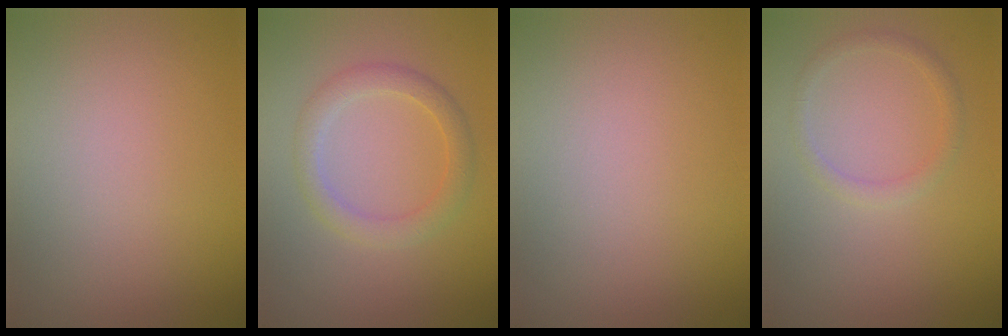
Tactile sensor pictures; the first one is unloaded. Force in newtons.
{"total": 2.6, "press": 2.6, "slide": 0.1}
{"total": 0.0}
{"total": 1.4, "press": 1.3, "slide": 0.2}